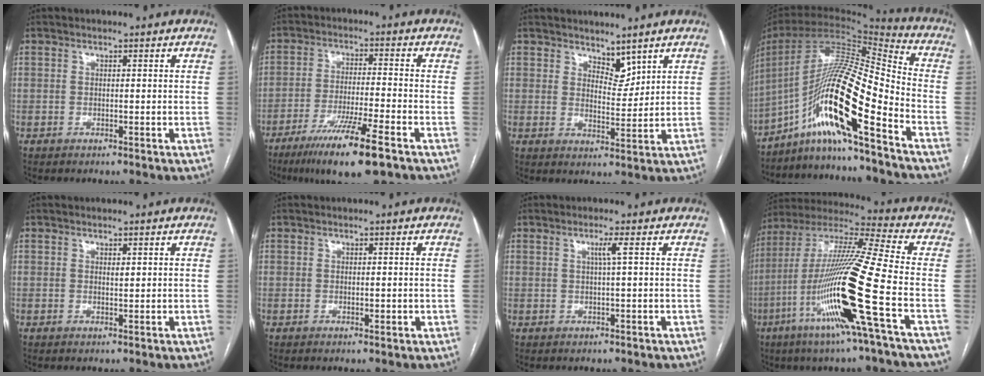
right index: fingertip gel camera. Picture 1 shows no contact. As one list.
[{"total": 12.2, "force": [-7.6, 0.2, 9.6], "torque": [-0.173, -0.033, -0.129]}, {"total": 3.9, "force": [3.2, 1.7, 1.5], "torque": [-0.021, -0.006, 0.061]}, {"total": 18.4, "force": [-10.3, 0.4, 15.2], "torque": [-0.300, 0.005, -0.190]}, {"total": 0.7, "force": [0.4, 0.2, 0.5], "torque": [-0.011, -0.003, 0.007]}, {"total": 1.1, "force": [-0.1, 0.4, 1.0], "torque": [-0.016, -0.002, 0.001]}, {"total": 1.8, "force": [0.5, -0.6, 1.6], "torque": [-0.032, -0.001, 0.011]}, {"total": 21.0, "force": [-7.0, -0.9, 19.7], "torque": [-0.407, -0.026, -0.146]}]